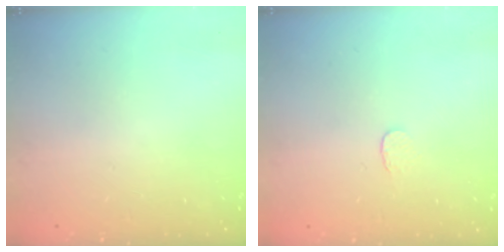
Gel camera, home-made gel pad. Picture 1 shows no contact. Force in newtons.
{"total": 3.0, "press": 3.0, "slide": 0.2}